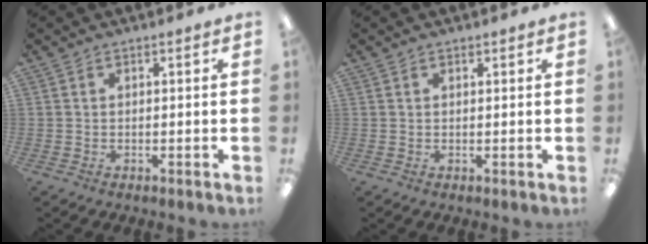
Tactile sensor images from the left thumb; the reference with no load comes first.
{"total": 0.8, "force": [0.7, 0.4, 0.3], "torque": [-0.006, 0.001, 0.013]}